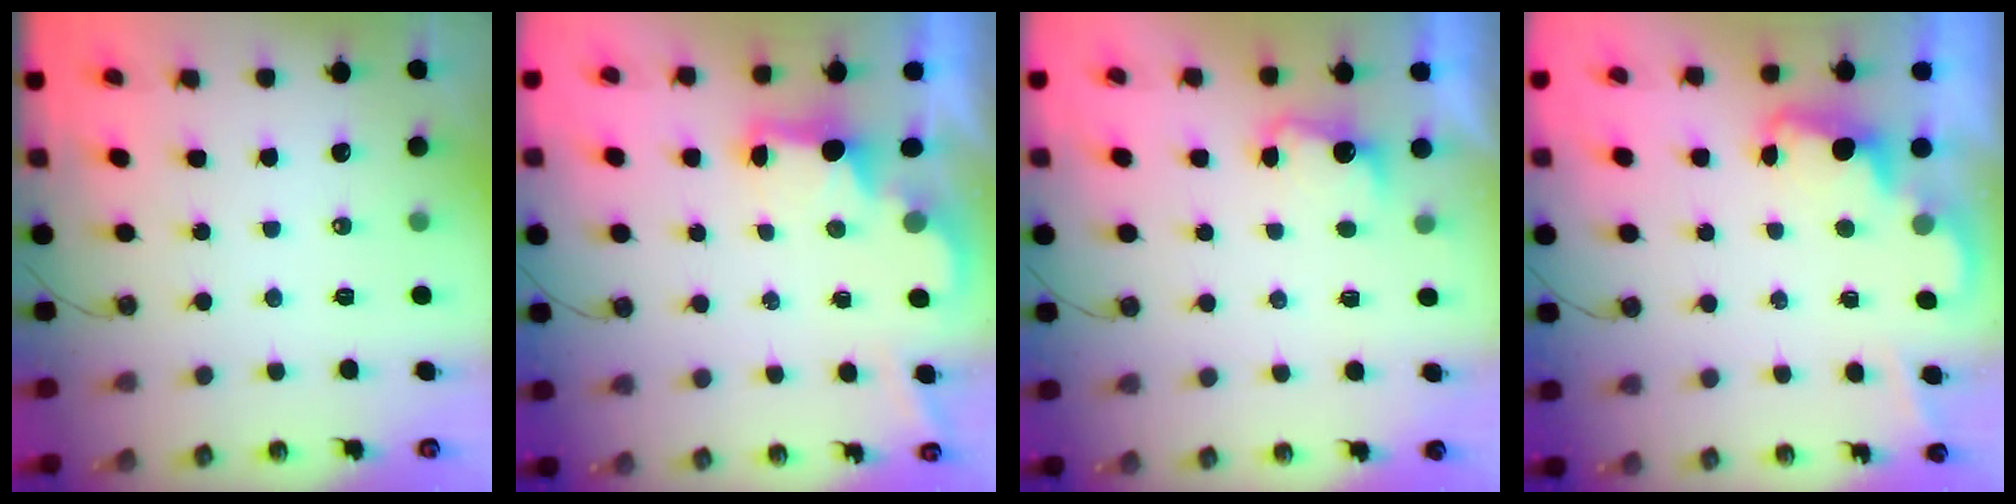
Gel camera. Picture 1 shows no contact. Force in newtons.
{"total": 2.1, "press": 2.0, "slide": 0.7}
{"total": 3.8, "press": 3.7, "slide": 1.0}
{"total": 2.3, "press": 2.2, "slide": 0.6}